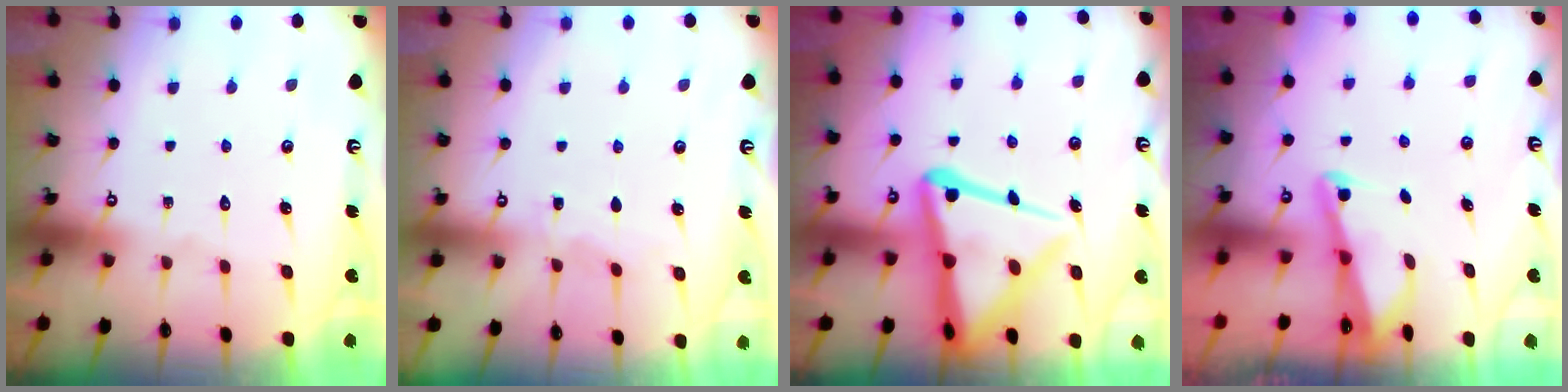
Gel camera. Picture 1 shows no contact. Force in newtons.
{"total": 3.6, "press": 3.5, "slide": 0.6}
{"total": 16.3, "press": 16.2, "slide": 1.7}
{"total": 2.2, "press": 2.2, "slide": 0.3}